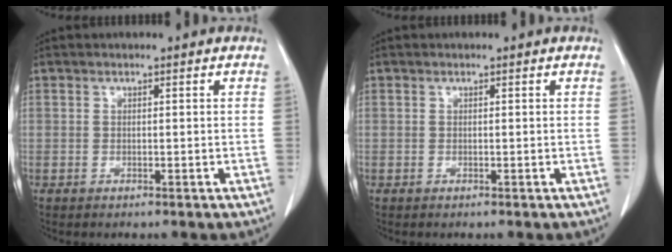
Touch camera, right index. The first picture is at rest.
{"total": 0.0}